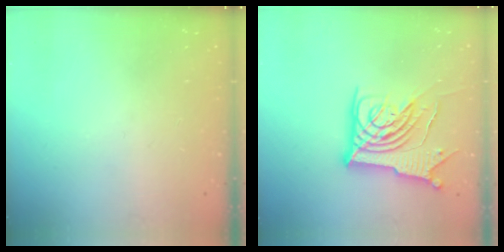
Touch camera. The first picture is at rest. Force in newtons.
{"total": 14.0, "press": 13.9, "slide": 1.5}